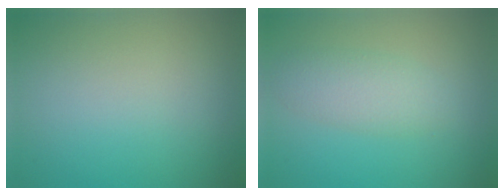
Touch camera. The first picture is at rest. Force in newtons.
{"total": 2.9, "press": 2.9, "slide": 0.1}